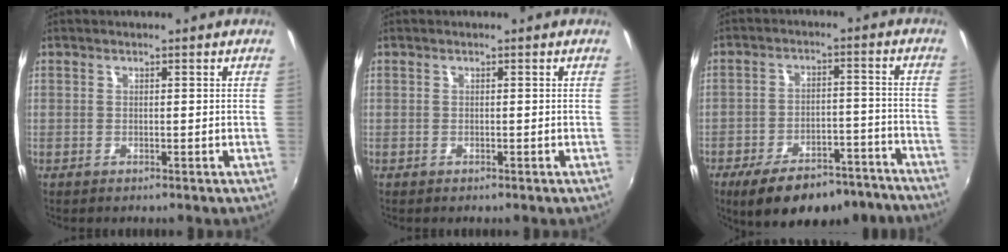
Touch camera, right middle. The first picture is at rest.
{"total": 0.0}
{"total": 17.0, "force": [-13.6, 5.9, 8.3], "torque": [-0.144, 0.002, -0.181]}